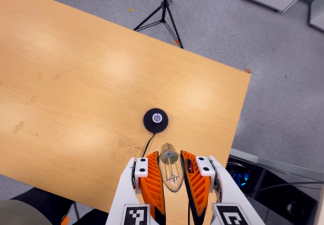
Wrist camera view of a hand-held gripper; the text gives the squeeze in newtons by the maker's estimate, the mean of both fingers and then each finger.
{"total": 22.2, "left": 25.6, "right": 18.8}